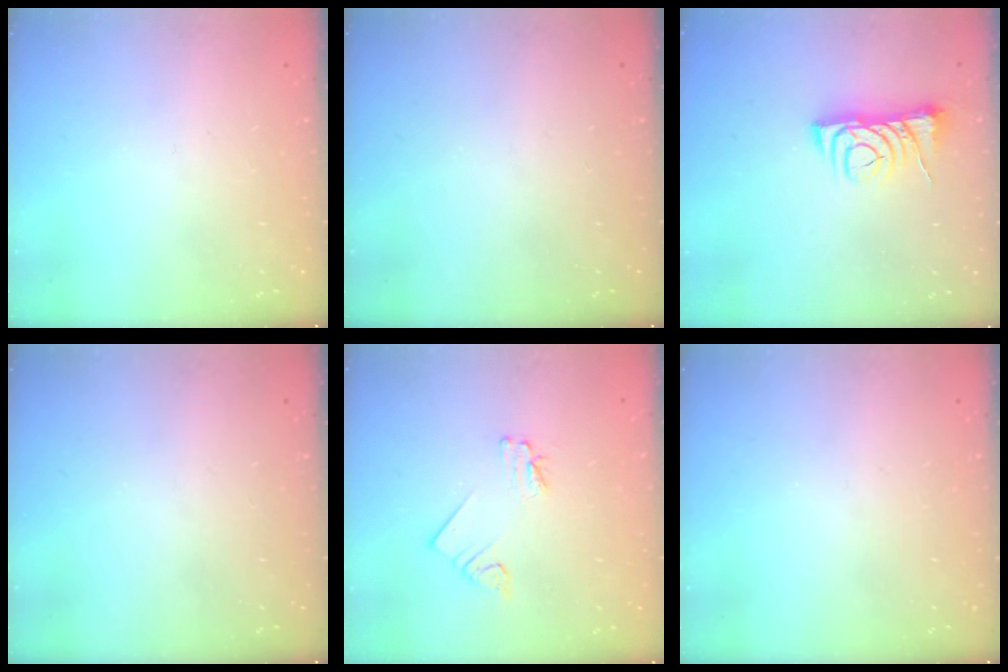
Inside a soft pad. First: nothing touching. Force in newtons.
{"total": 0.0}
{"total": 9.8, "press": 9.7, "slide": 1.1}
{"total": 0.0}
{"total": 2.3, "press": 2.3, "slide": 0.1}
{"total": 0.0}